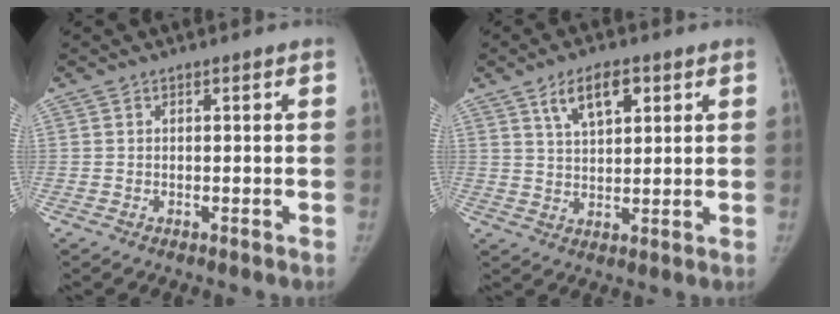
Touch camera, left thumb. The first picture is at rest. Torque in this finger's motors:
{"motor_torque": [-0.02, 0.11, 0.80, -0.46, 0.06]}